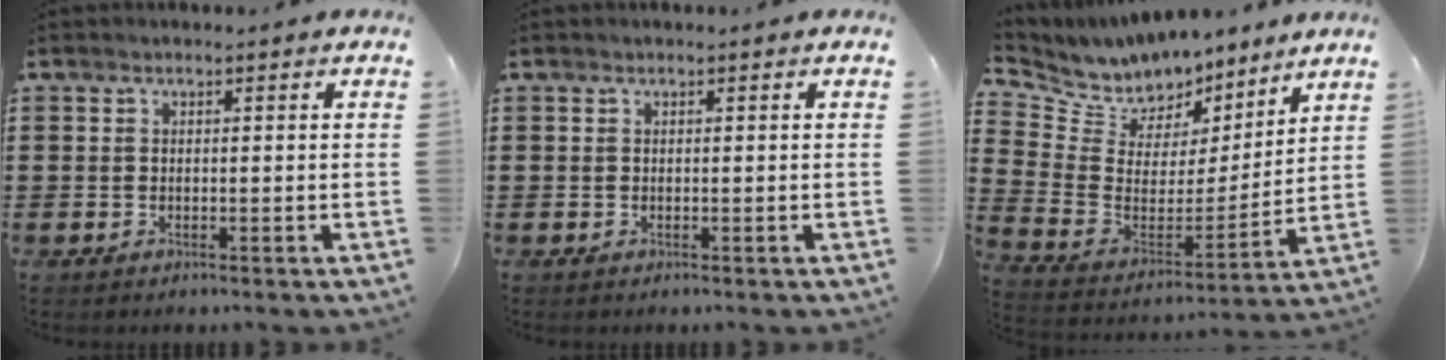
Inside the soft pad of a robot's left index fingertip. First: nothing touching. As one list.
[{"total": 0.0}, {"total": 8.4, "force": [7.6, 3.5, 0.4], "torque": [-0.065, -0.061, 0.140]}]